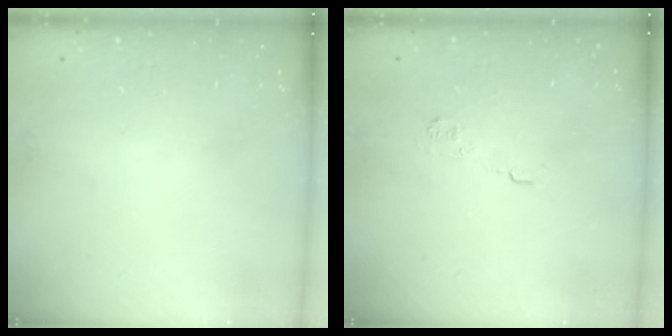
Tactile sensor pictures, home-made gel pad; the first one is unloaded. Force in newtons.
{"total": 4.3, "press": 4.3, "slide": 0.6}